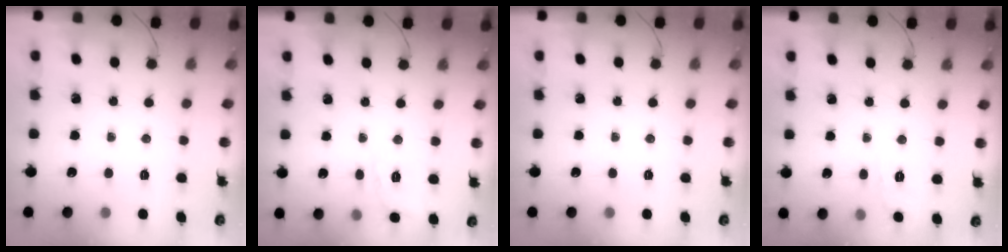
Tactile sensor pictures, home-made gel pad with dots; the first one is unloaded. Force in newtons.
{"total": 2.8, "press": 2.2, "slide": 1.7}
{"total": 0.0}
{"total": 1.6, "press": 0.0, "slide": 1.6}